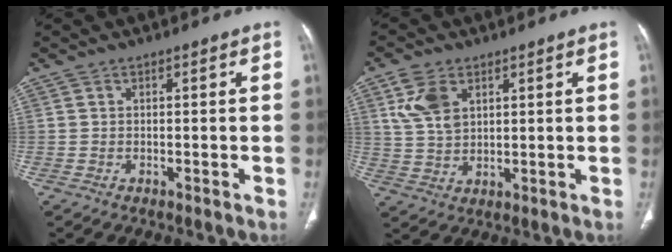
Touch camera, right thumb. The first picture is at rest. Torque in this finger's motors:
{"motor_torque": [0.16, 1.79, 0.90, 0.72, 0.04]}